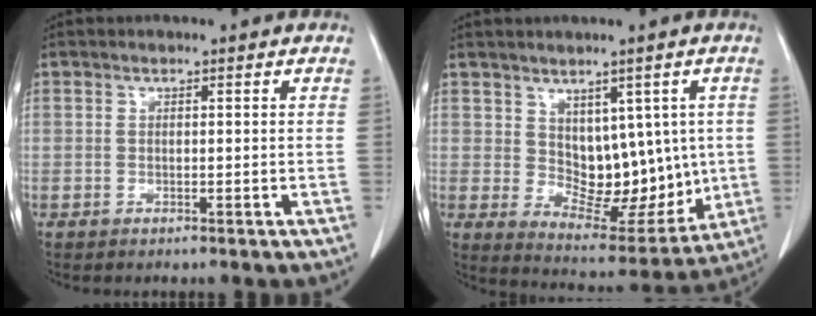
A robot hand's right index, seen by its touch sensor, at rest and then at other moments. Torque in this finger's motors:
{"motor_torque": [0.10, 0.20, 0.16, 0.03]}